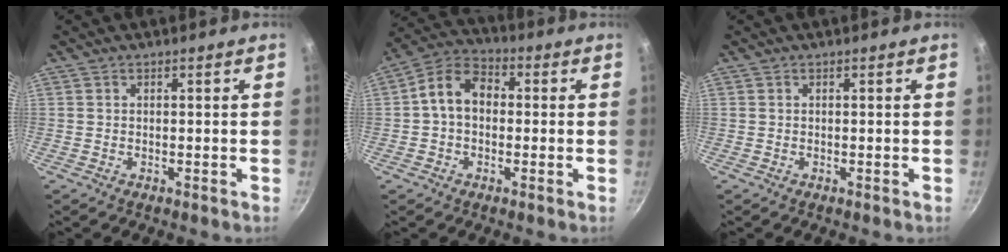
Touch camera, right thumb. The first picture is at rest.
{"total": 8.6, "force": [0.2, 6.4, 5.8], "torque": [-0.080, 0.027, -0.015]}
{"total": 0.0}